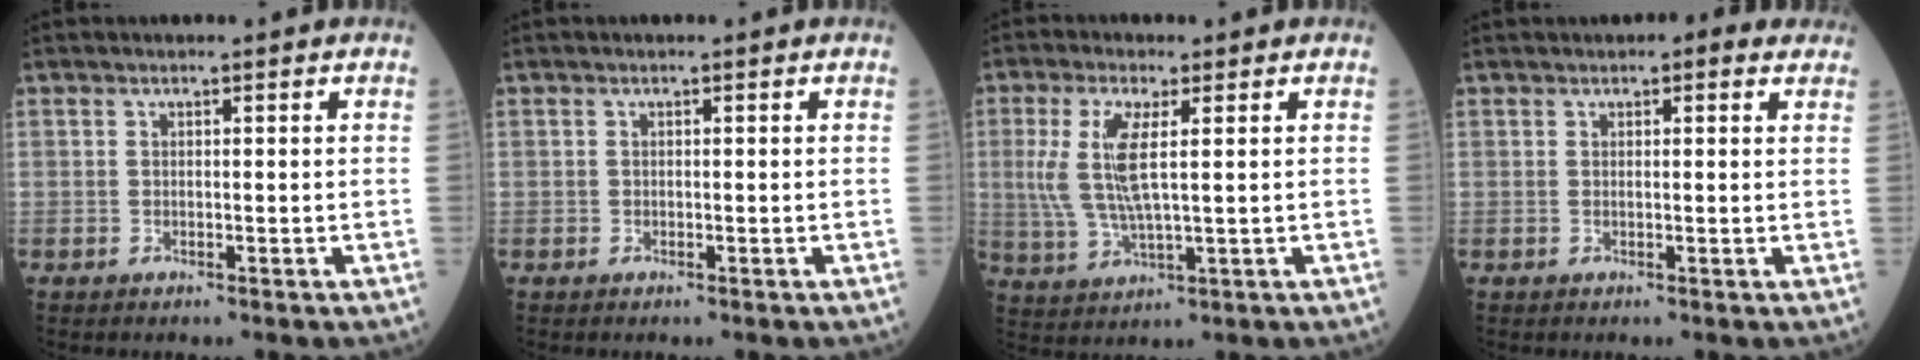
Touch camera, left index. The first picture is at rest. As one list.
[{"total": 0.0}, {"total": 8.1, "force": [1.5, 1.9, 7.8], "torque": [-0.184, 0.001, 0.037]}, {"total": 2.8, "force": [1.9, 1.1, 1.7], "torque": [-0.018, 0.018, 0.023]}]